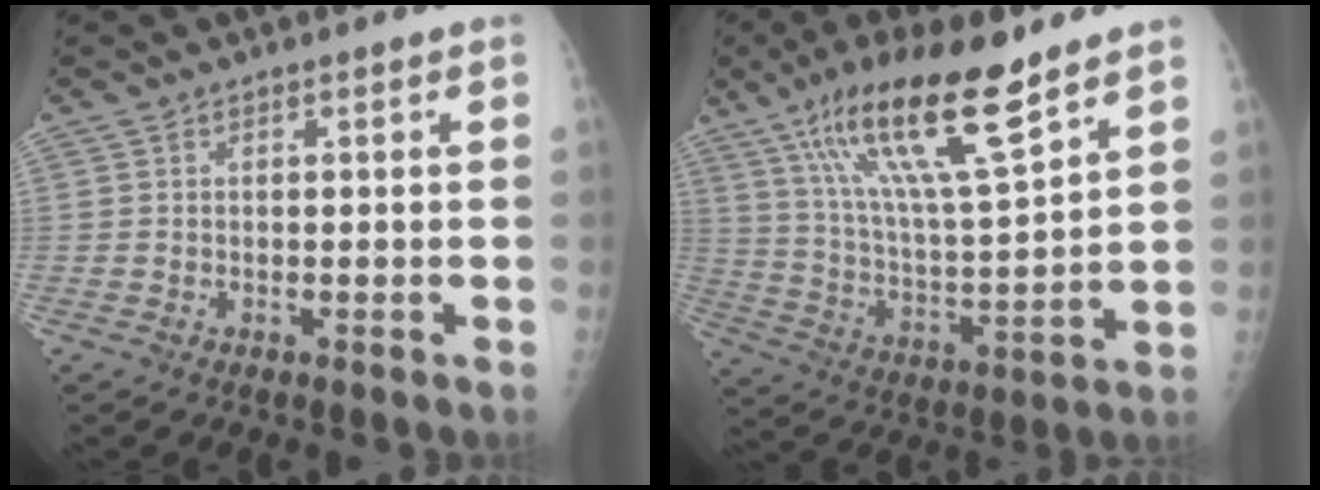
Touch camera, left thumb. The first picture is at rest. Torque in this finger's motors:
{"motor_torque": [0.43, 0.40, 1.55, -1.22, 0.53]}